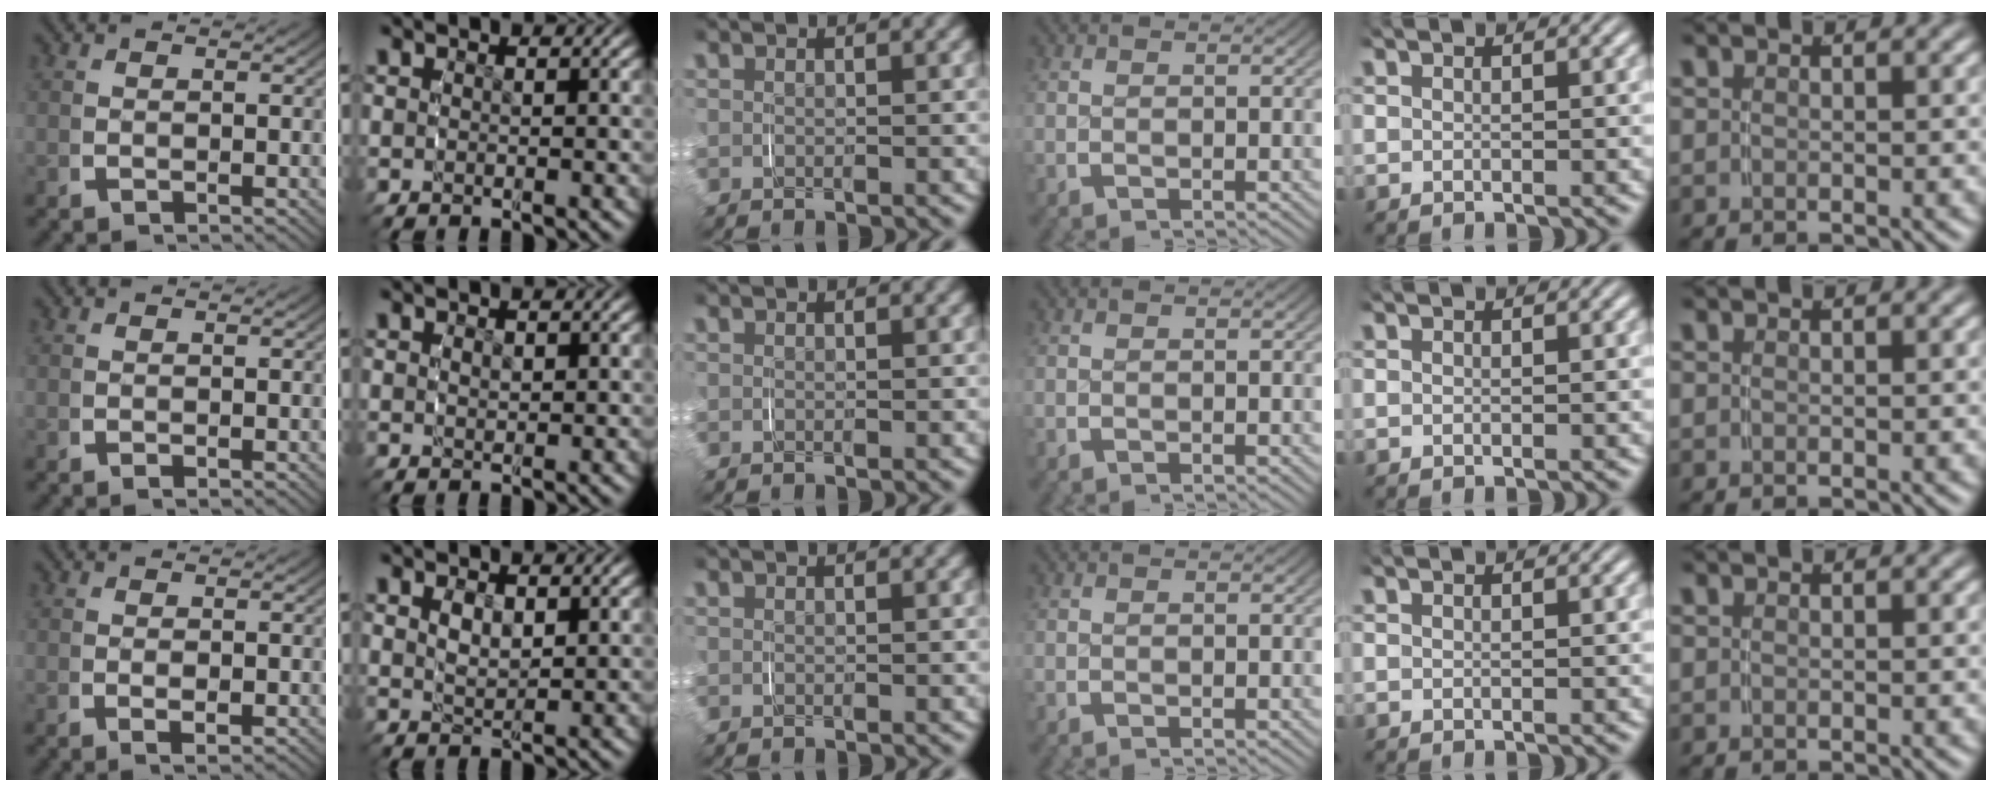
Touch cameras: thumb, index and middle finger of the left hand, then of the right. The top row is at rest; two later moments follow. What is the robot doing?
{"motion": "grasp_and_lifting", "object": "pen bag"}